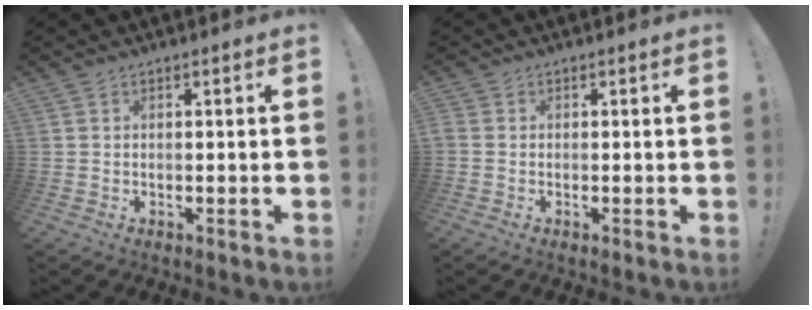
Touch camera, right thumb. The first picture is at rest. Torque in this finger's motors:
{"motor_torque": [-0.24, 0.83, 0.28, 0.07, 0.21]}